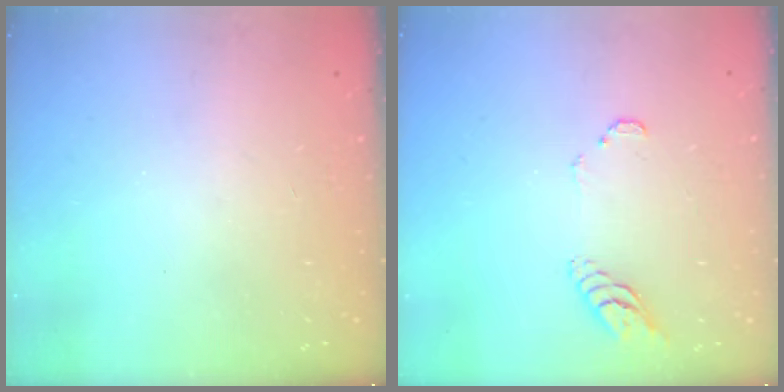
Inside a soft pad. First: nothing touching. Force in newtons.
{"total": 5.4, "press": 5.4, "slide": 0.4}